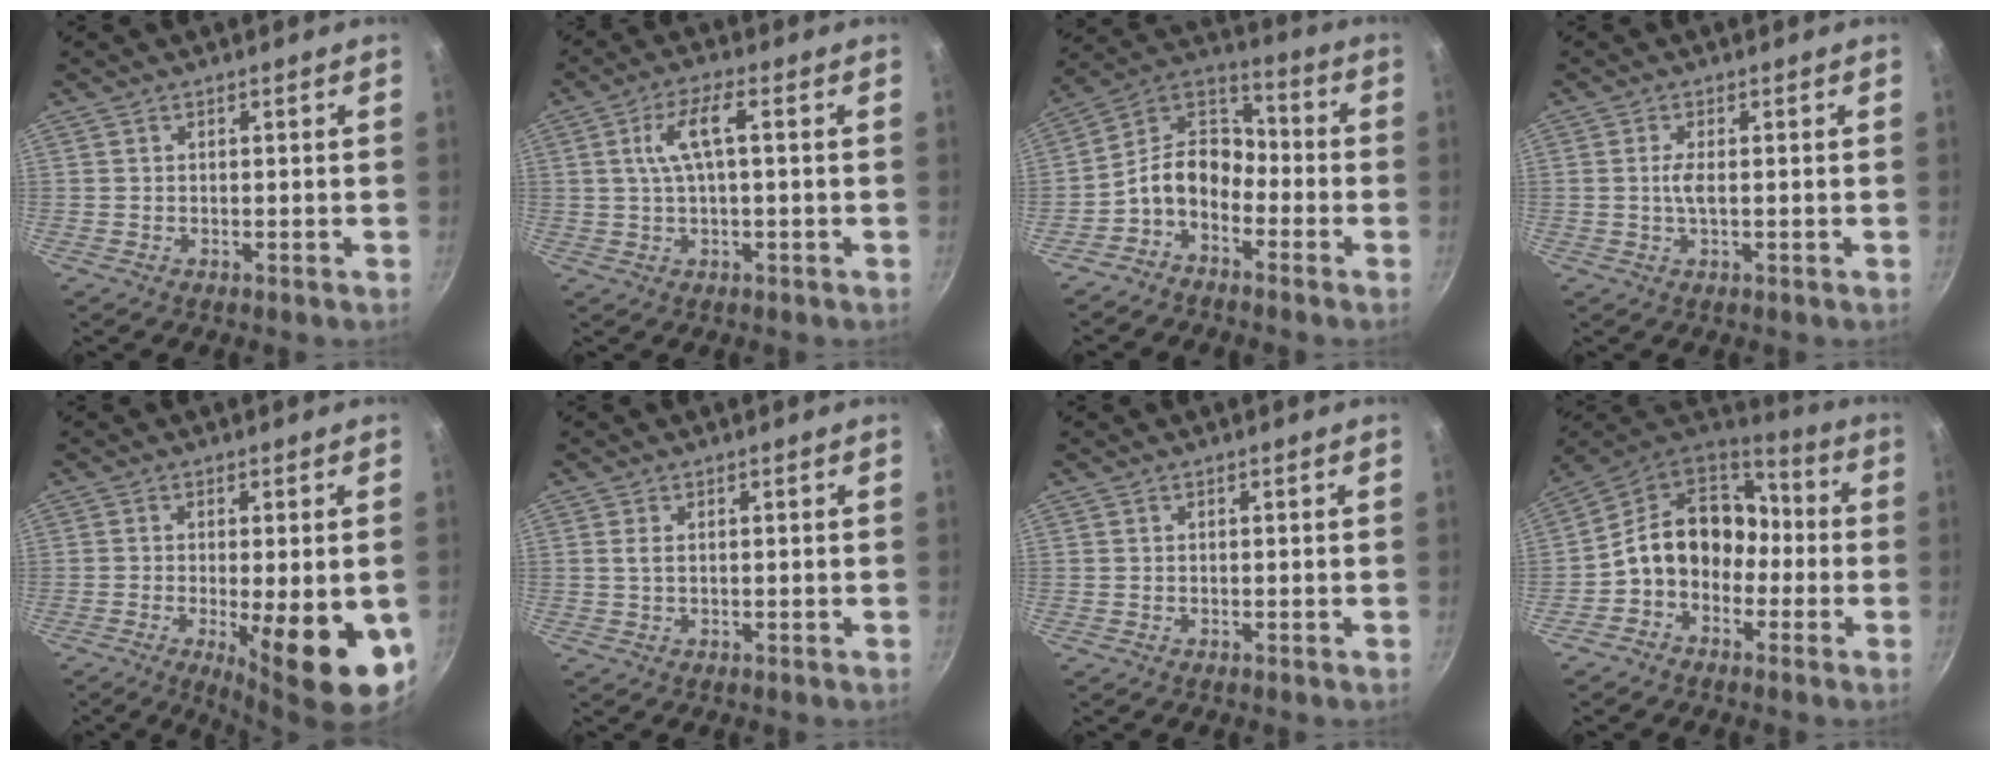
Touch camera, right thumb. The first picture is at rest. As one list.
[{"total": 6.8, "force": [0.9, 2.1, 6.4], "torque": [-0.130, 0.018, 0.017]}, {"total": 10.3, "force": [-4.3, 7.0, 6.1], "torque": [-0.090, 0.068, -0.111]}, {"total": 2.5, "force": [0.0, 0.7, 2.4], "torque": [-0.056, 0.001, -0.002]}, {"total": 15.0, "force": [-4.1, 4.2, 13.8], "torque": [-0.174, -0.010, -0.047]}, {"total": 1.4, "force": [0.3, 0.8, 1.2], "torque": [-0.022, 0.000, 0.005]}, {"total": 0.0}, {"total": 14.5, "force": [-2.2, 11.5, 8.5], "torque": [-0.104, 0.060, -0.057]}]